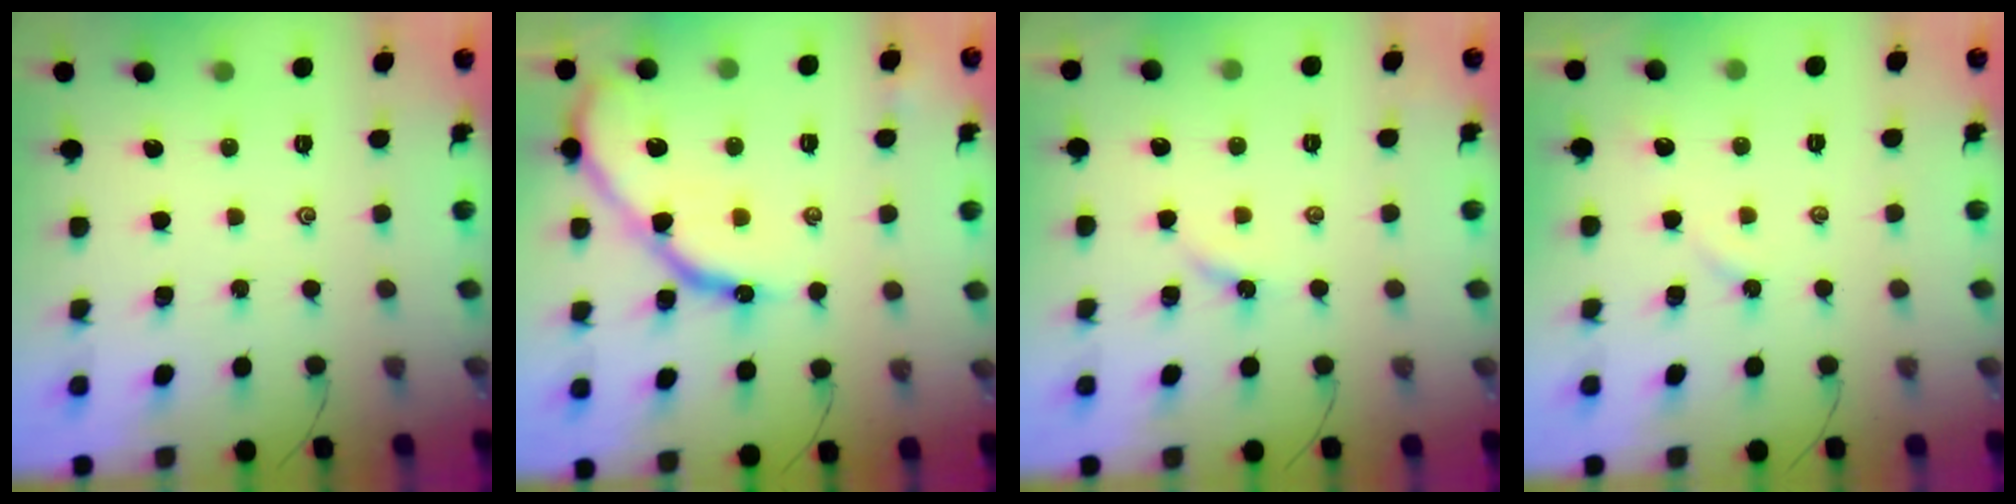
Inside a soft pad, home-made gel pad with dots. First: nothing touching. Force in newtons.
{"total": 12.2, "press": 12.1, "slide": 1.4}
{"total": 3.7, "press": 3.7, "slide": 0.4}
{"total": 3.3, "press": 3.3, "slide": 0.3}